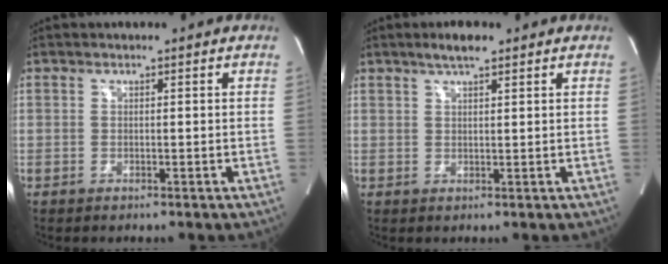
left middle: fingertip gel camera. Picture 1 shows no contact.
{"total": 3.4, "force": [2.5, 0.7, 2.3], "torque": [-0.045, 0.008, 0.043]}